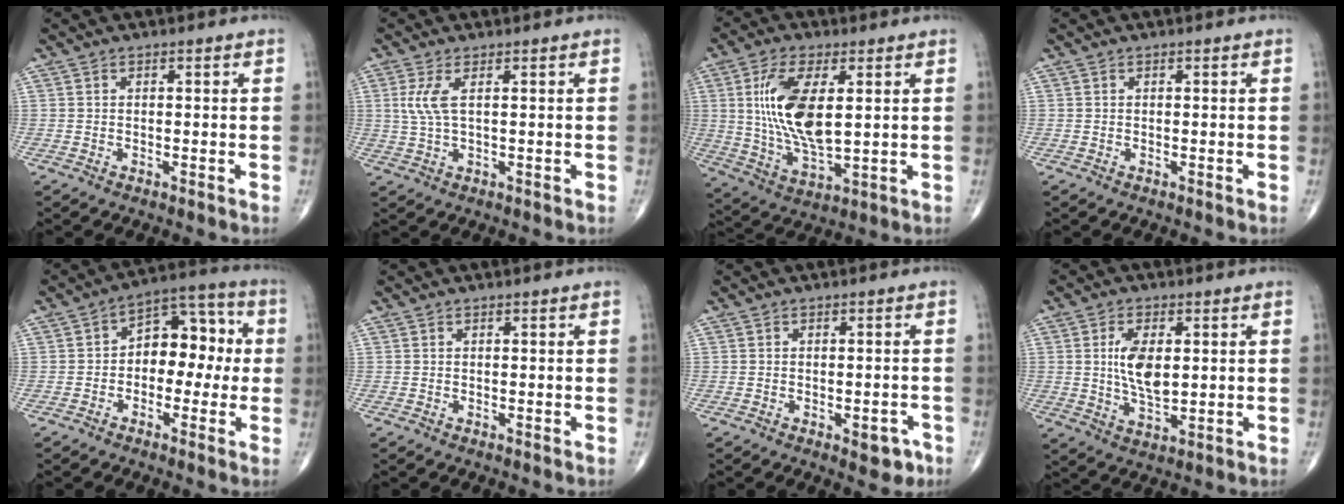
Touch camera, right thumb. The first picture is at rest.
{"total": 4.0, "force": [1.0, 1.1, 3.7], "torque": [-0.103, 0.002, 0.027]}
{"total": 14.7, "force": [2.8, 6.2, 13.1], "torque": [-0.258, -0.022, 0.061]}
{"total": 0.0}
{"total": 11.3, "force": [-0.2, 7.5, 8.4], "torque": [-0.076, 0.042, -0.018]}
{"total": 0.0}
{"total": 4.1, "force": [-2.0, 2.1, 2.9], "torque": [-0.017, 0.008, -0.021]}
{"total": 8.3, "force": [1.2, 4.1, 7.1], "torque": [-0.128, -0.012, 0.025]}